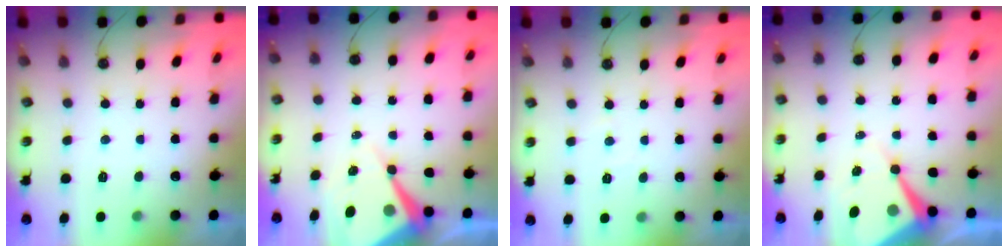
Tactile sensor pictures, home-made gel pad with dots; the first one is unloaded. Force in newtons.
{"total": 9.9, "press": 9.8, "slide": 0.9}
{"total": 2.6, "press": 2.5, "slide": 0.5}
{"total": 10.0, "press": 9.9, "slide": 1.0}